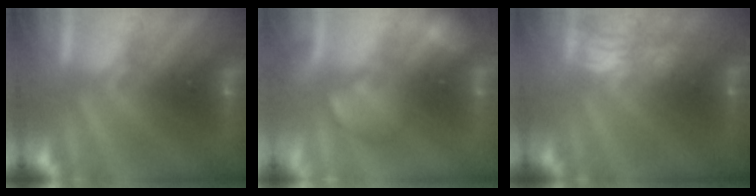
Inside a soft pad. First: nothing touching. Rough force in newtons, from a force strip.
{"total": 2.4}
{"total": 4.9}